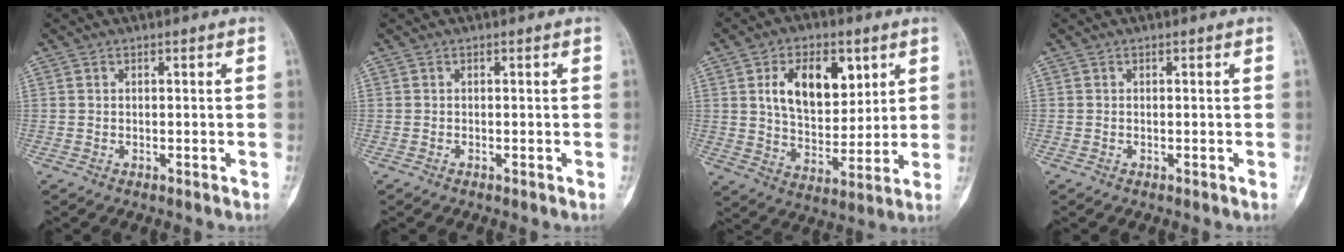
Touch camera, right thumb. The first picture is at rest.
{"total": 0.0}
{"total": 14.4, "force": [5.1, 8.6, 10.3], "torque": [-0.125, -0.021, 0.095]}
{"total": 0.0}